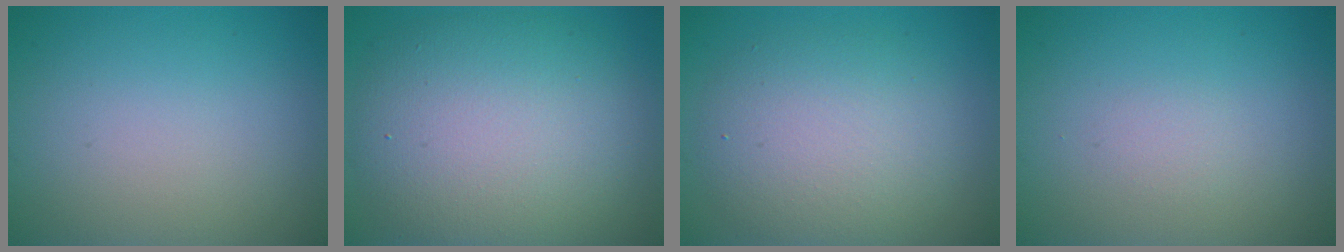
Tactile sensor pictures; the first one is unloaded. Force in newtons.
{"total": 10.5, "press": 10.5, "slide": 0.3}
{"total": 5.8, "press": 5.8, "slide": 0.2}
{"total": 0.6, "press": 0.6, "slide": 0.0}